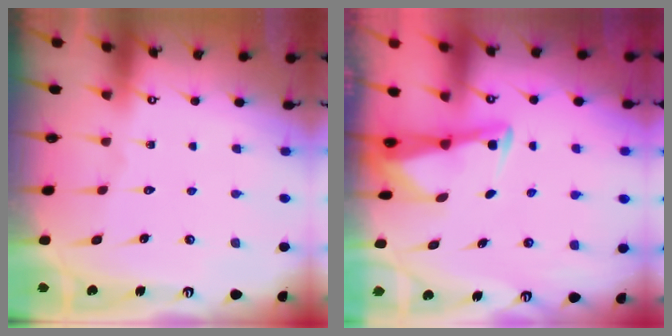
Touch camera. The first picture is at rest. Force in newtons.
{"total": 2.9, "press": 2.9, "slide": 0.4}